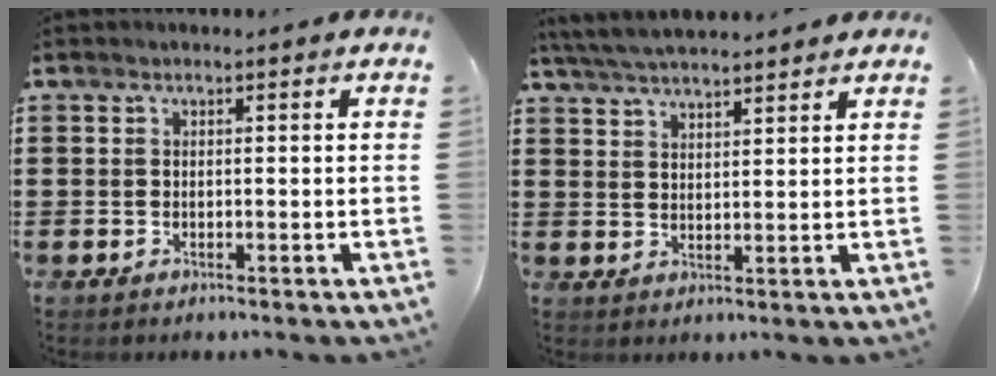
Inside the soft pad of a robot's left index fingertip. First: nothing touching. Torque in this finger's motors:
{"motor_torque": [1.54, -0.60, 0.33, 0.17]}